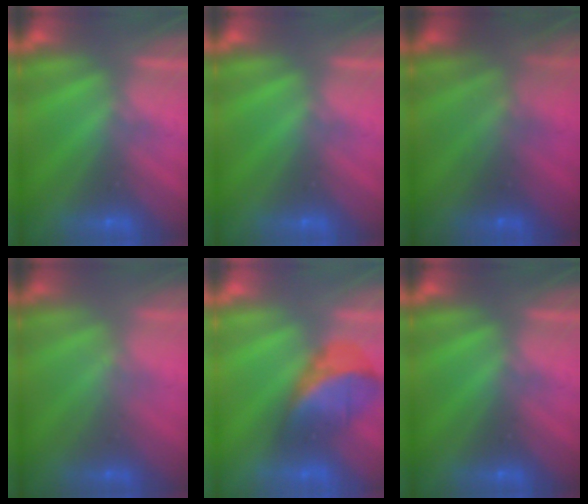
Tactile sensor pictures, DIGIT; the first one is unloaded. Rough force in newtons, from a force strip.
{"total": 0.0}
{"total": 8.3}
{"total": 2.2}
{"total": 2.9}
{"total": 0.0}